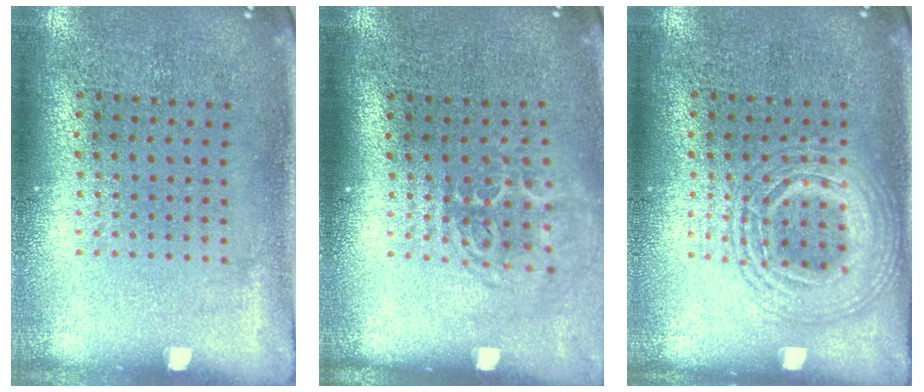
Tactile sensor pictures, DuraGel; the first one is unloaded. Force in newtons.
{"total": 1.8, "press": 1.2, "slide": 1.3}
{"total": 2.4, "press": 2.4, "slide": 0.2}